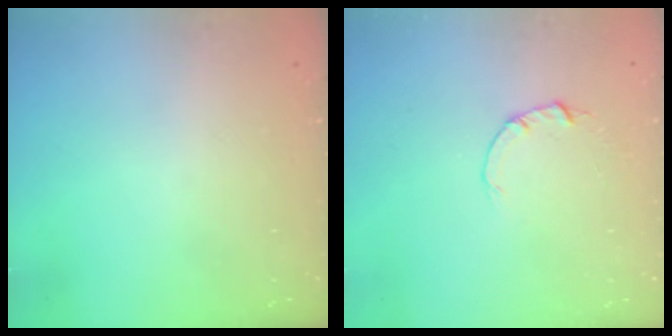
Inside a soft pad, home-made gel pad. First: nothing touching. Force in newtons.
{"total": 2.0, "press": 2.0, "slide": 0.3}